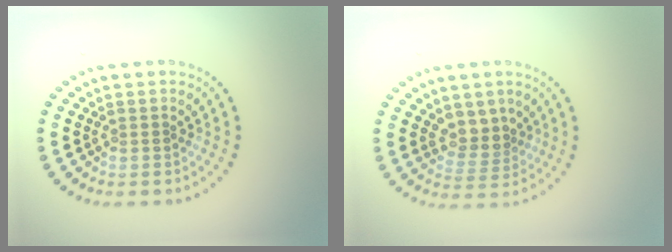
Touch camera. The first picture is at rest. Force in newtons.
{"total": 2.6, "press": 2.0, "slide": 1.5}